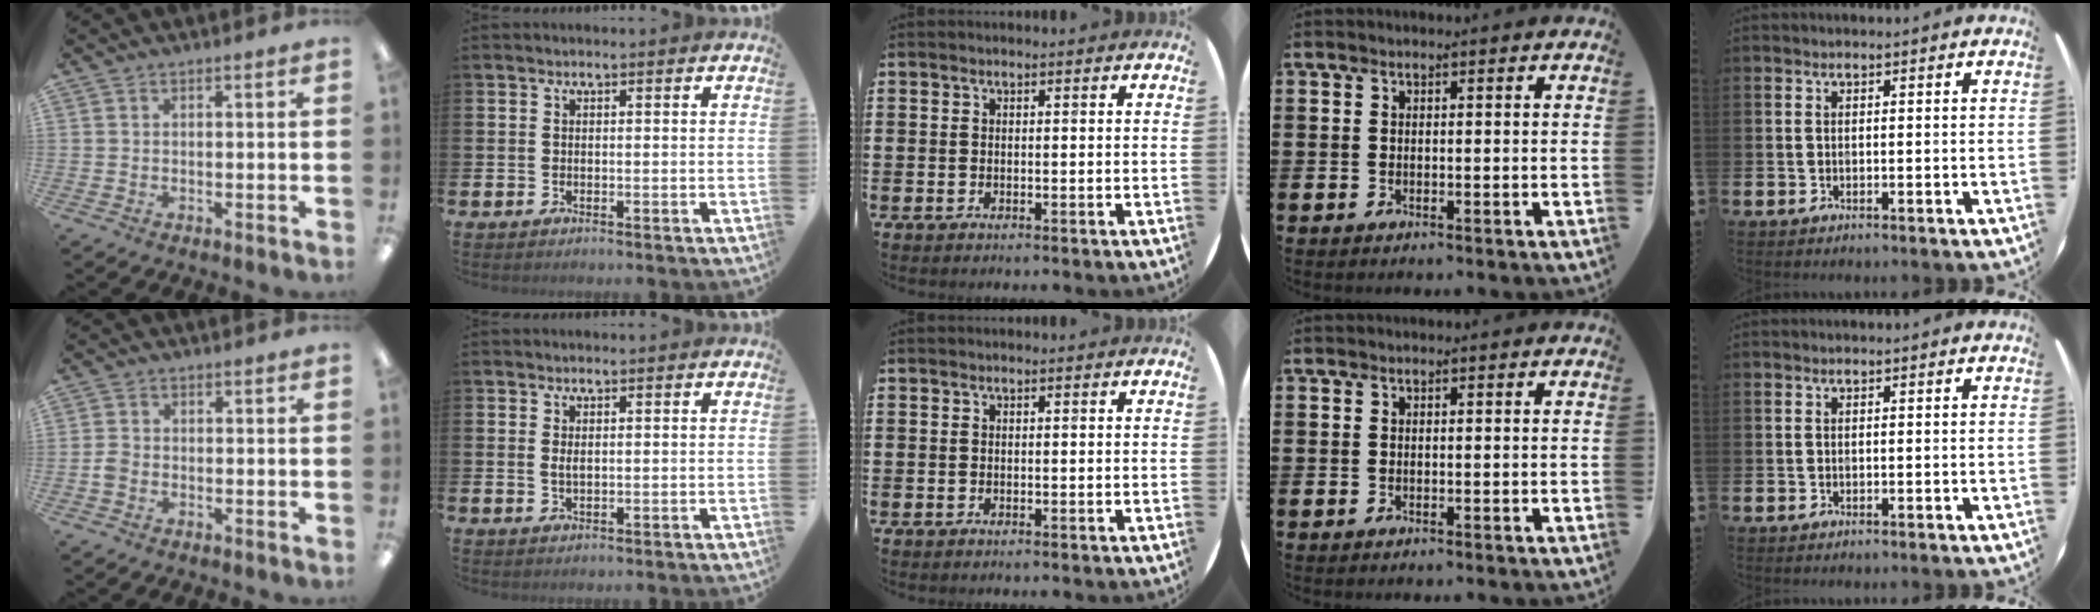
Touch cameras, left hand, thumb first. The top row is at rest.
{"thumb": {"total": 2.5, "force": [-1.0, 1.9, 1.4], "torque": [-0.022, 0.007, -0.017]}, "index": {"total": 1.1, "force": [0.5, 0.4, 0.8], "torque": [-0.005, -0.002, 0.006]}}